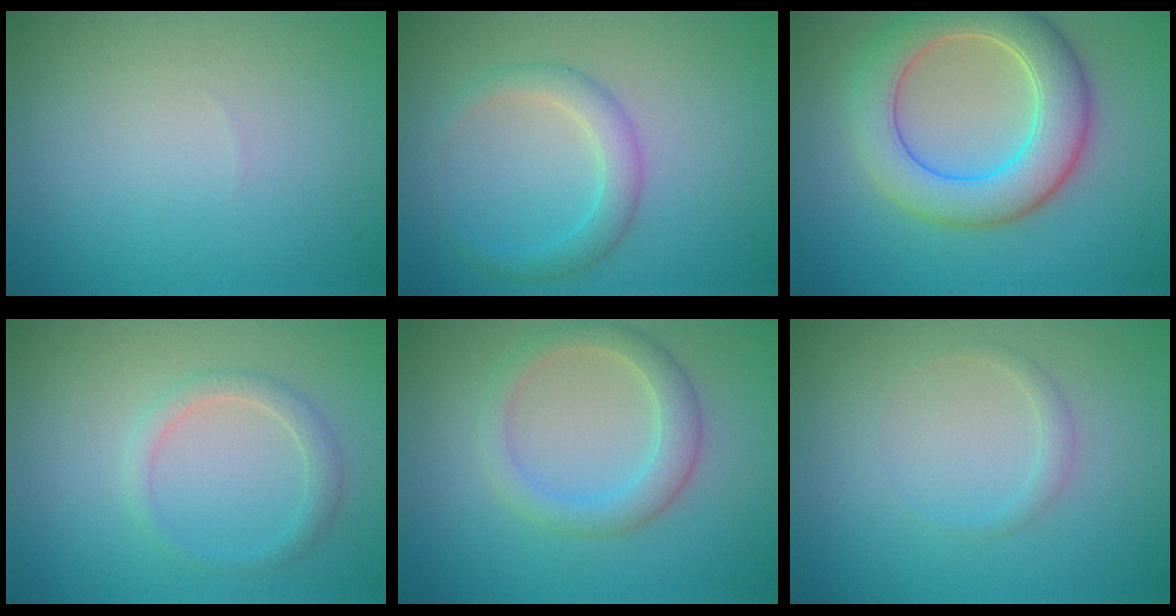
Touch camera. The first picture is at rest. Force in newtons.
{"total": 2.5, "press": 2.5, "slide": 0.1}
{"total": 7.3, "press": 7.3, "slide": 0.3}
{"total": 1.8, "press": 1.8, "slide": 0.1}
{"total": 3.1, "press": 3.1, "slide": 0.1}
{"total": 1.0, "press": 1.0, "slide": 0.1}